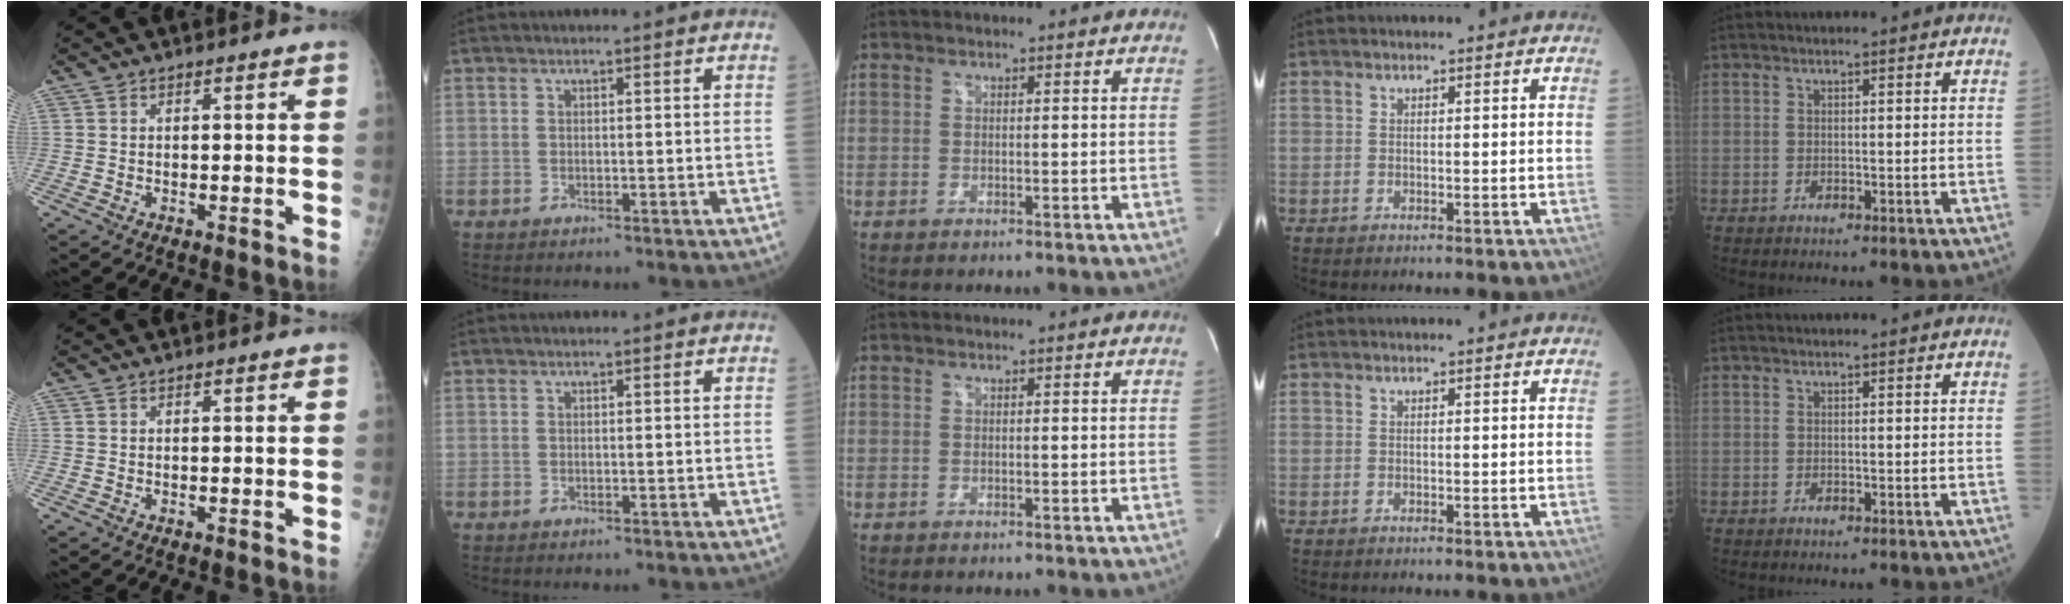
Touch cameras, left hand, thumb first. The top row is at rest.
{}